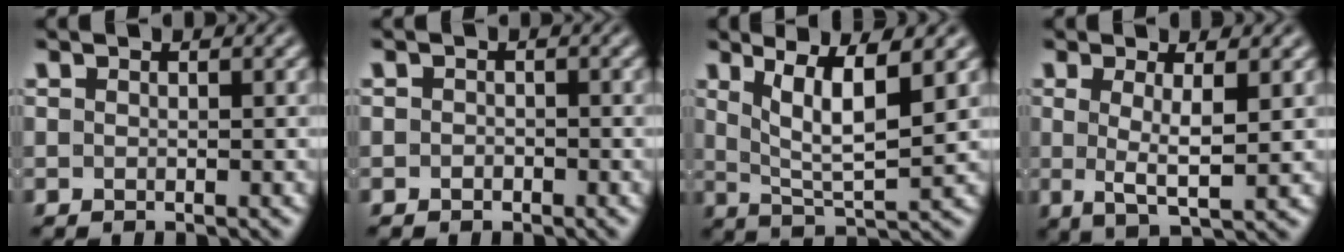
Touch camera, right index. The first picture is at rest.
{"total": 0.8, "force": [-0.8, 0.1, -0.2], "torque": [0.006, -0.010, -0.009]}
{"total": 5.9, "force": [2.0, 2.0, 5.2], "torque": [-0.084, -0.021, 0.046]}
{"total": 4.0, "force": [0.3, 0.7, 3.9], "torque": [-0.069, -0.018, 0.015]}